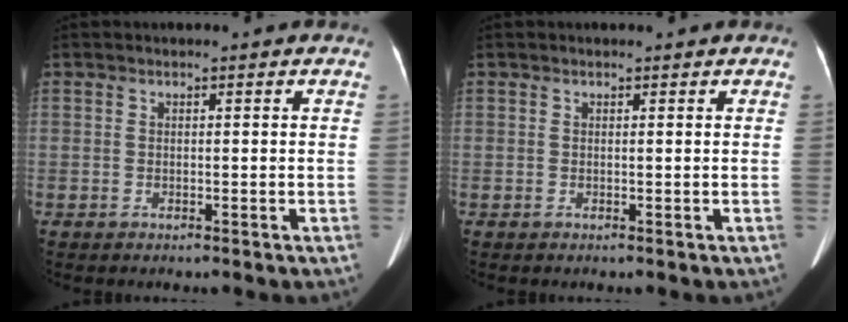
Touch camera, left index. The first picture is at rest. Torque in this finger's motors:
{"motor_torque": [0.00, 0.01, 0.00, -0.01]}